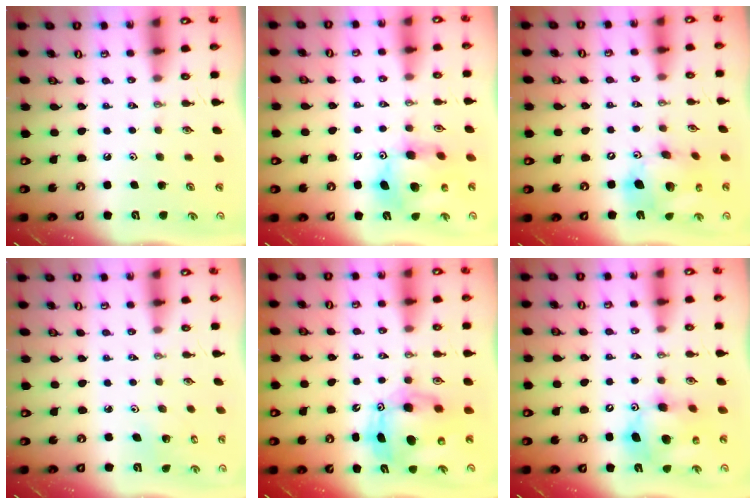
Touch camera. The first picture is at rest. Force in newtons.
{"total": 12.9, "press": 12.9, "slide": 1.1}
{"total": 15.7, "press": 15.6, "slide": 2.3}
{"total": 1.9, "press": 1.9, "slide": 0.1}
{"total": 11.6, "press": 11.4, "slide": 2.6}
{"total": 13.2, "press": 12.9, "slide": 2.5}